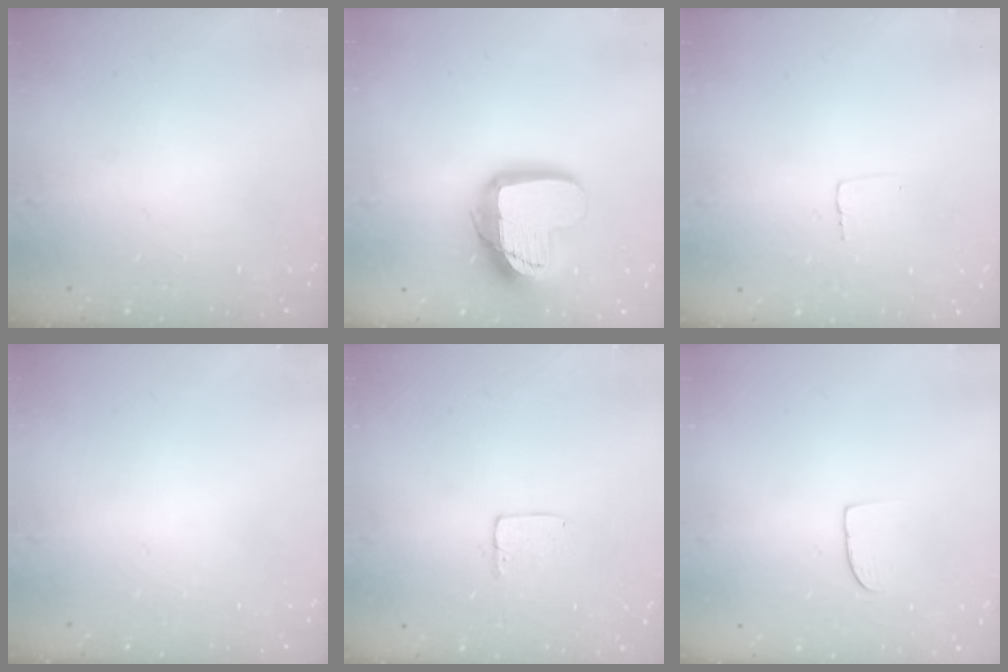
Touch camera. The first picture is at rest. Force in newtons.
{"total": 16.0, "press": 16.0, "slide": 1.4}
{"total": 2.6, "press": 2.6, "slide": 0.1}
{"total": 0.0}
{"total": 5.2, "press": 5.2, "slide": 0.4}
{"total": 5.6, "press": 5.5, "slide": 0.5}